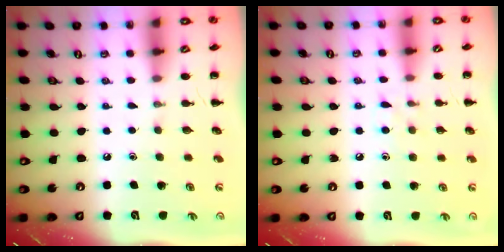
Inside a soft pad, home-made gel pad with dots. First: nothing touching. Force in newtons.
{"total": 5.3, "press": 4.9, "slide": 2.0}